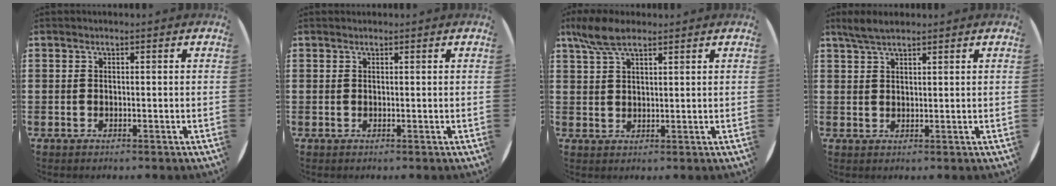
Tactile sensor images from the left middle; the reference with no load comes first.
{"total": 0.0}
{"total": 5.4, "force": [4.1, 1.8, 3.1], "torque": [-0.069, 0.000, 0.075]}
{"total": 3.1, "force": [2.5, 0.8, 1.7], "torque": [-0.038, 0.006, 0.046]}